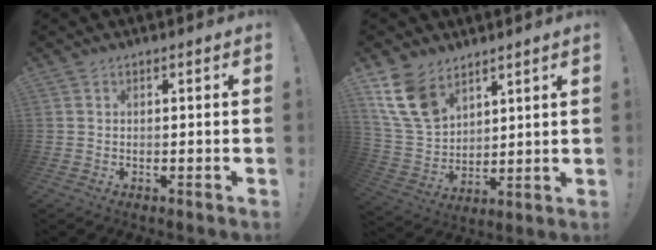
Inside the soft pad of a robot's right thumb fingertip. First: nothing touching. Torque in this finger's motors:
{"motor_torque": [0.00, 0.19, 0.72, 0.62, 0.07]}